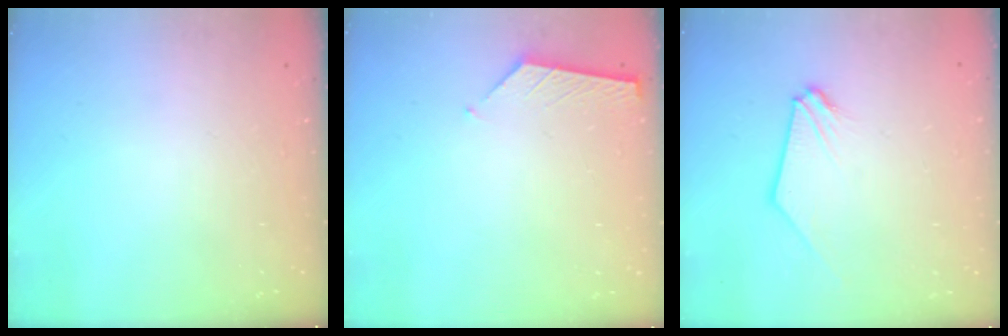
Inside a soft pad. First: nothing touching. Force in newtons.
{"total": 5.3, "press": 5.2, "slide": 0.8}
{"total": 0.9, "press": 0.8, "slide": 0.2}